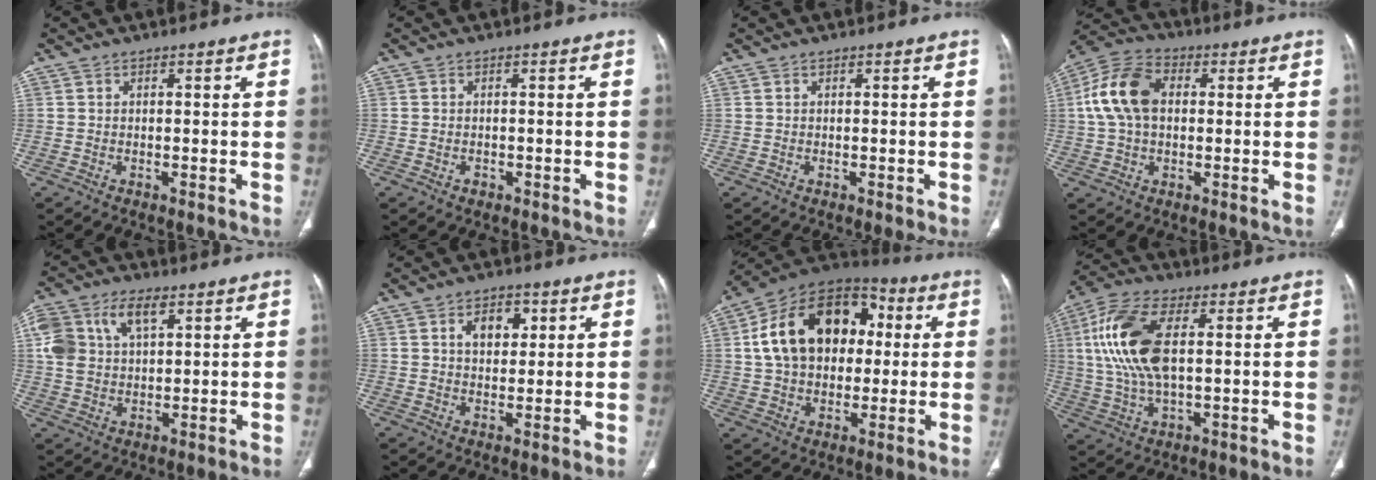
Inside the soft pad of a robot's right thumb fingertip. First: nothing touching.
{"total": 1.0, "force": [-0.5, 0.7, 0.4], "torque": [-0.007, 0.005, -0.004]}
{"total": 0.0}
{"total": 12.1, "force": [1.5, 8.0, 9.0], "torque": [-0.180, 0.028, 0.022]}
{"total": 11.6, "force": [4.4, 7.0, 8.2], "torque": [-0.167, 0.010, 0.087]}
{"total": 5.9, "force": [2.1, 3.8, 3.9], "torque": [-0.038, -0.006, 0.031]}
{"total": 21.8, "force": [3.2, 15.2, 15.3], "torque": [-0.239, 0.027, 0.050]}
{"total": 16.0, "force": [2.8, 7.8, 13.8], "torque": [-0.300, 0.011, 0.054]}